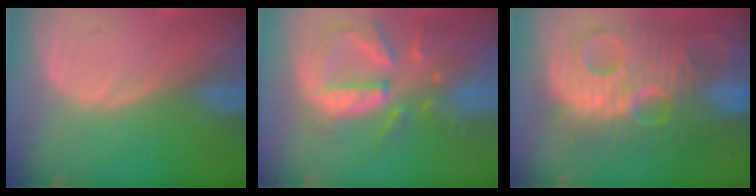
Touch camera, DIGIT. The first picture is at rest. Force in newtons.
{"total": 10.6, "press": 9.3, "slide": 5.0}
{"total": 13.7, "press": 13.7, "slide": 1.2}